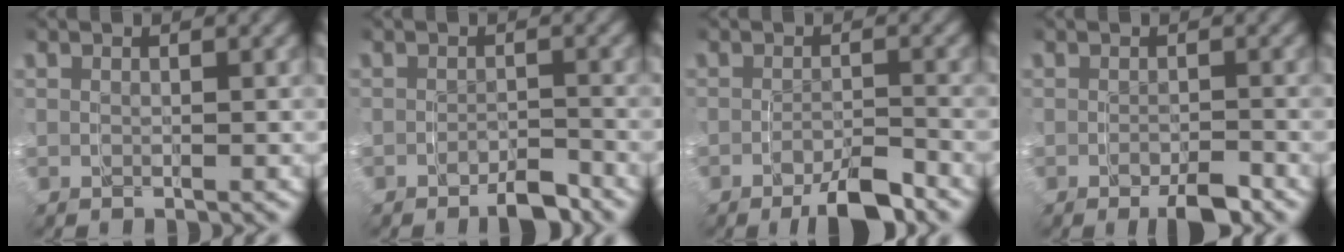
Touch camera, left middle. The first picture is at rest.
{"total": 1.8, "force": [-1.8, 0.1, 0.4], "torque": [0.001, 0.003, -0.036]}
{"total": 3.0, "force": [-2.5, 0.3, 1.8], "torque": [-0.022, -0.002, -0.045]}
{"total": 1.8, "force": [-1.4, 0.2, 1.1], "torque": [-0.013, -0.004, -0.024]}